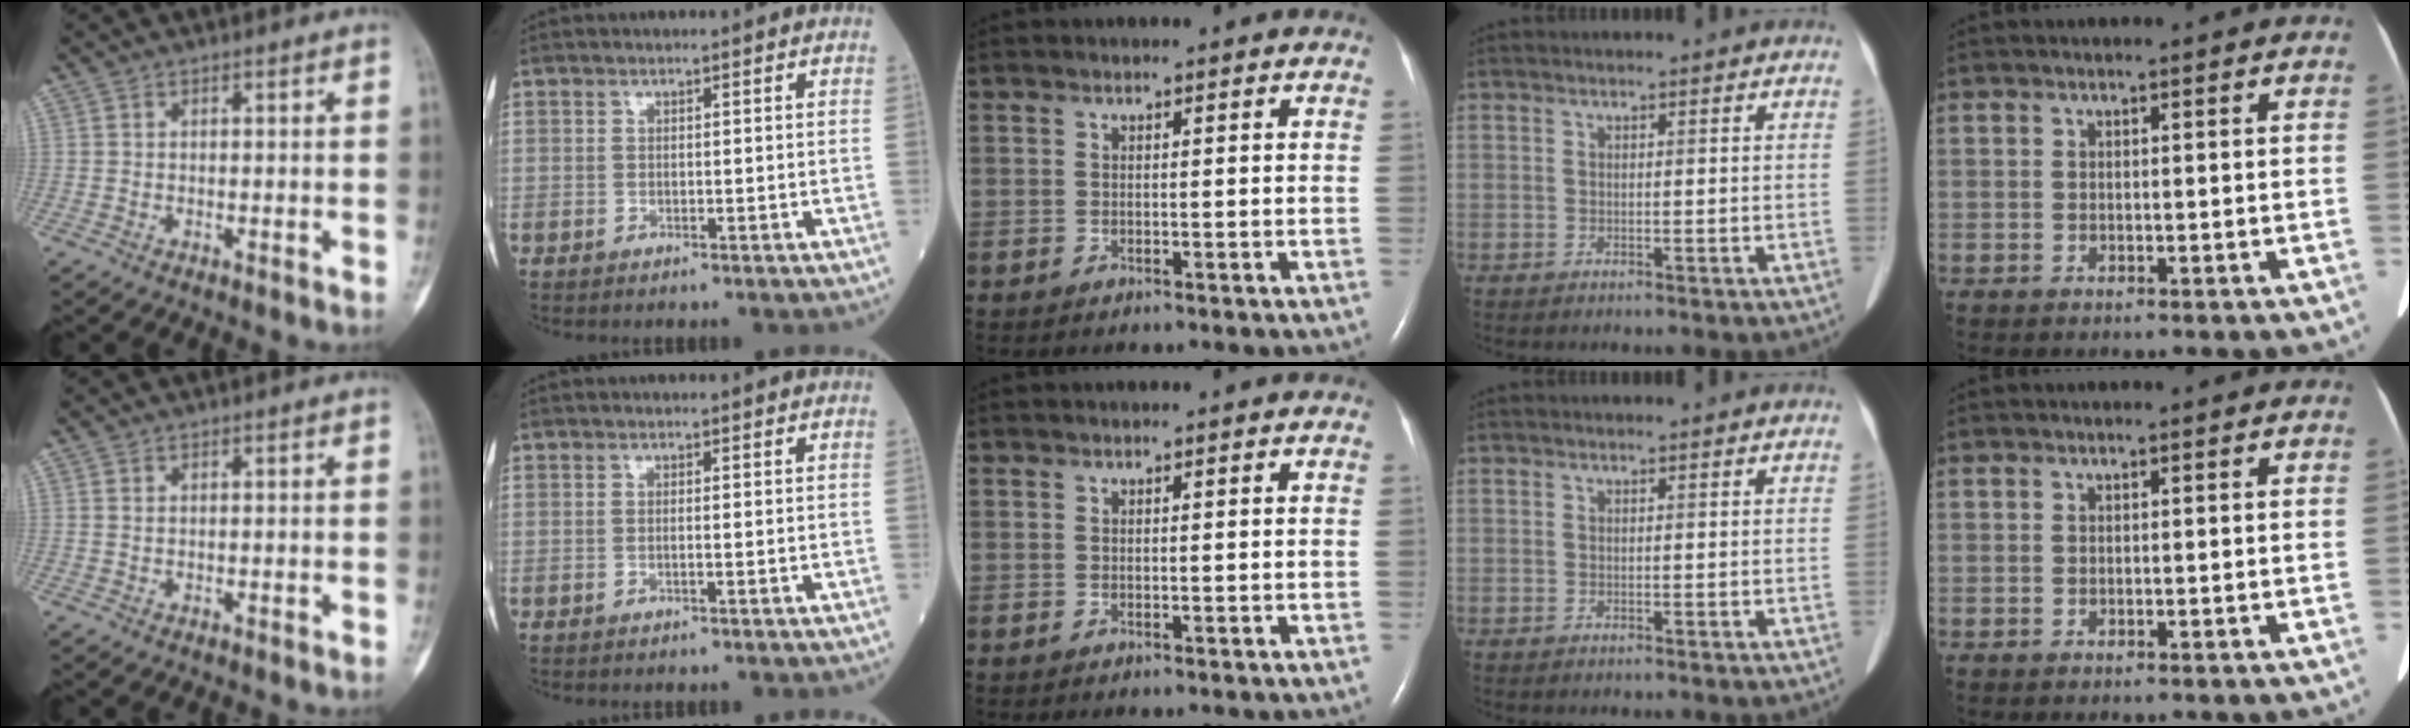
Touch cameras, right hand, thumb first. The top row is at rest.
{"thumb": {"total": 0.5, "force": [0.2, 0.4, 0.3], "torque": [-0.009, 0.003, 0.006]}, "index": {"total": 0.7, "force": [-0.2, 0.0, 0.6], "torque": [-0.014, 0.001, -0.003]}}